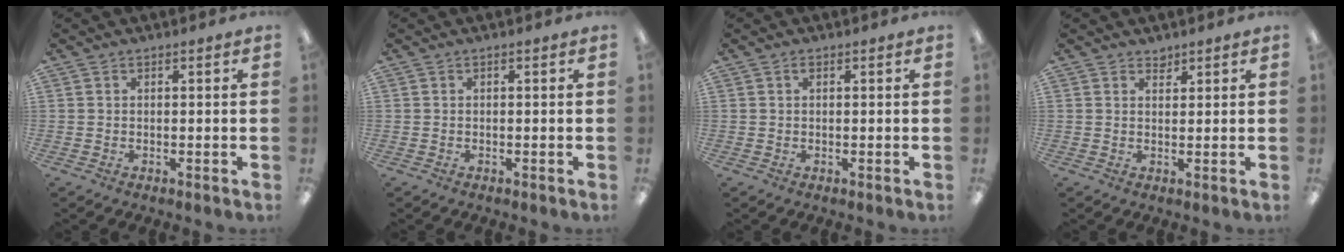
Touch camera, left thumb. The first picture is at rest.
{"total": 0.0}
{"total": 0.7, "force": [0.4, 0.4, 0.4], "torque": [-0.009, 0.004, 0.007]}
{"total": 1.6, "force": [1.5, 0.5, 0.0], "torque": [0.007, -0.006, 0.028]}